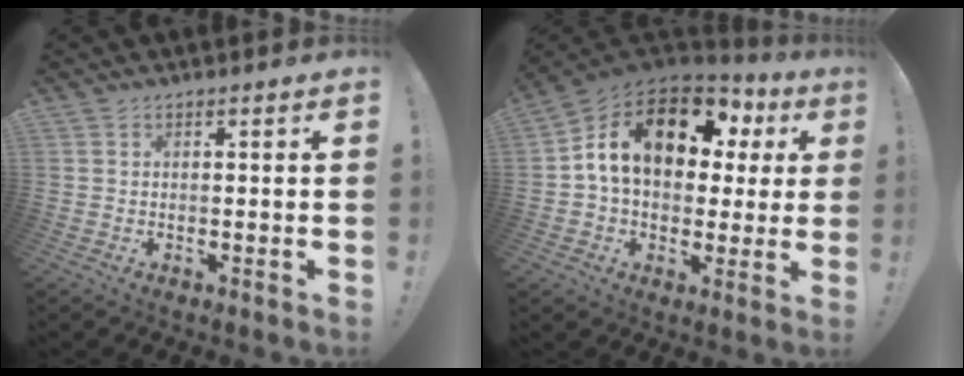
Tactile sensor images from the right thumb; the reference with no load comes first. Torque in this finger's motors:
{"motor_torque": [2.27, 2.74, 0.58, -0.15, 0.65]}